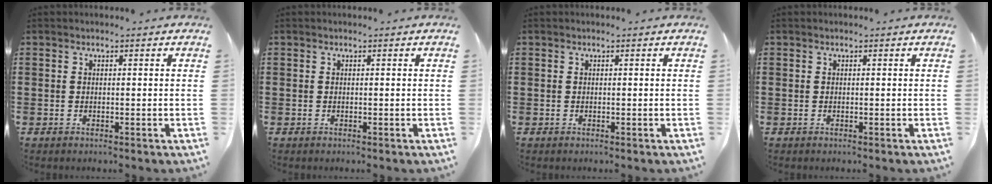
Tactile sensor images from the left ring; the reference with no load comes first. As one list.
[{"total": 0.0}, {"total": 0.0}, {"total": 0.0}]